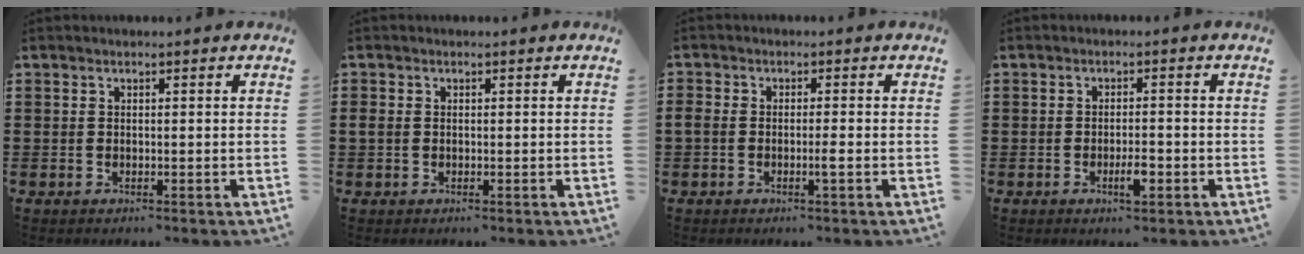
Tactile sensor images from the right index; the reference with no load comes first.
{"total": 1.0, "force": [-0.2, 0.8, 0.6], "torque": [-0.020, 0.002, -0.007]}
{"total": 2.1, "force": [-0.9, 0.4, 1.8], "torque": [-0.041, -0.002, -0.019]}
{"total": 3.2, "force": [-1.3, 0.9, 2.8], "torque": [-0.046, 0.001, -0.022]}